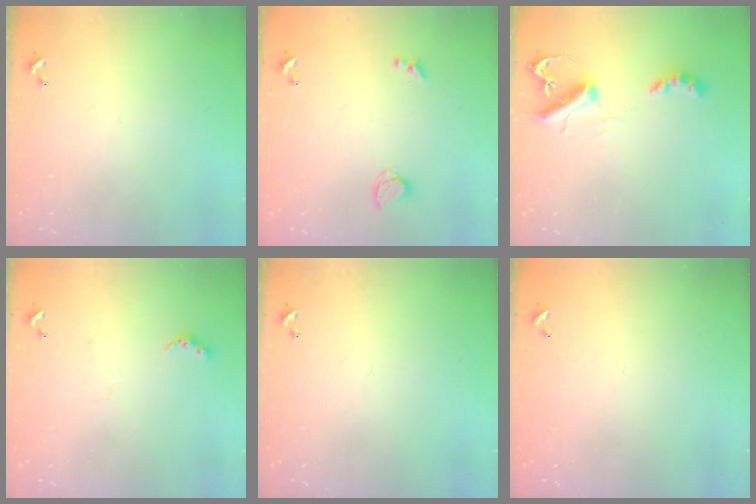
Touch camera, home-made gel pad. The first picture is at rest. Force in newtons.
{"total": 2.0, "press": 2.0, "slide": 0.5}
{"total": 6.9, "press": 6.8, "slide": 0.4}
{"total": 3.8, "press": 3.8, "slide": 0.6}
{"total": 0.0}
{"total": 2.9, "press": 2.9, "slide": 0.1}